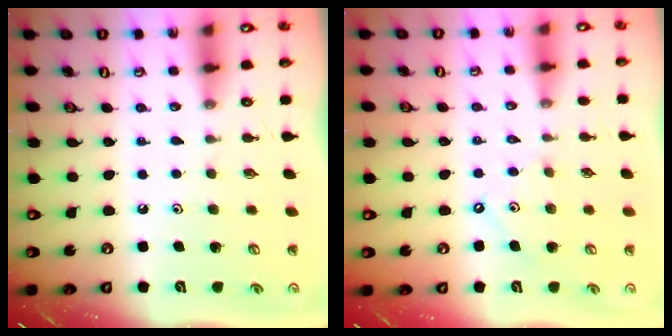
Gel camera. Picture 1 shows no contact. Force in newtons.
{"total": 5.5, "press": 5.4, "slide": 0.6}